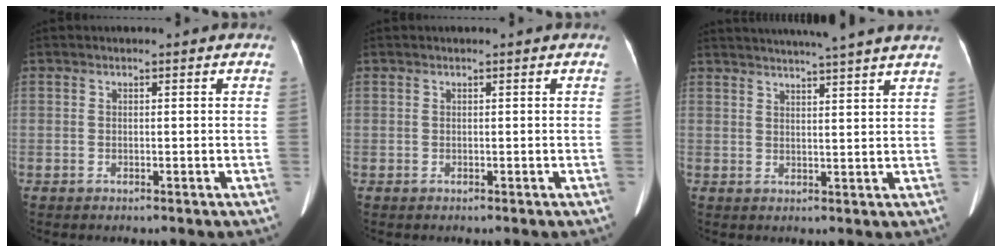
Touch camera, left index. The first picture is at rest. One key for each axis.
{"total": 0.0}
{"total": 13.9, "fx": 12.4, "fy": -0.9, "fz": 6.2, "tx": -0.104, "ty": 0.004, "tz": 0.156}